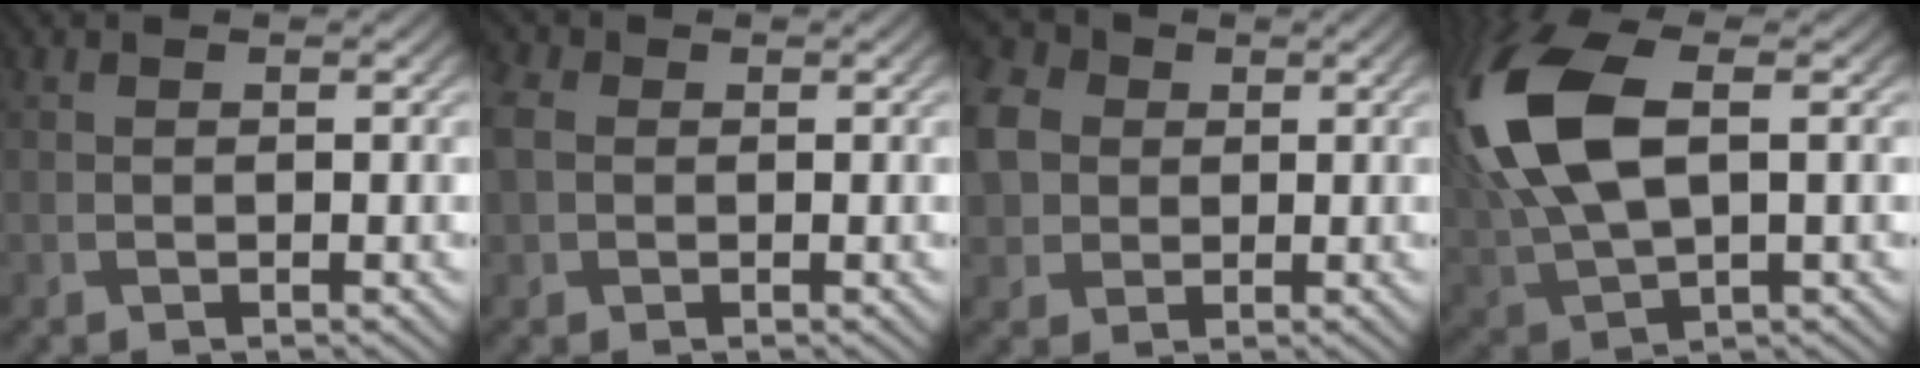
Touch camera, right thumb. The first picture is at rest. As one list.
[{"total": 4.2, "force": [0.5, 3.2, 2.6], "torque": [-0.089, 0.008, 0.005]}, {"total": 7.0, "force": [0.8, 6.0, 3.6], "torque": [-0.114, 0.011, 0.008]}, {"total": 15.1, "force": [3.1, 7.5, 12.7], "torque": [-0.318, 0.004, 0.061]}]